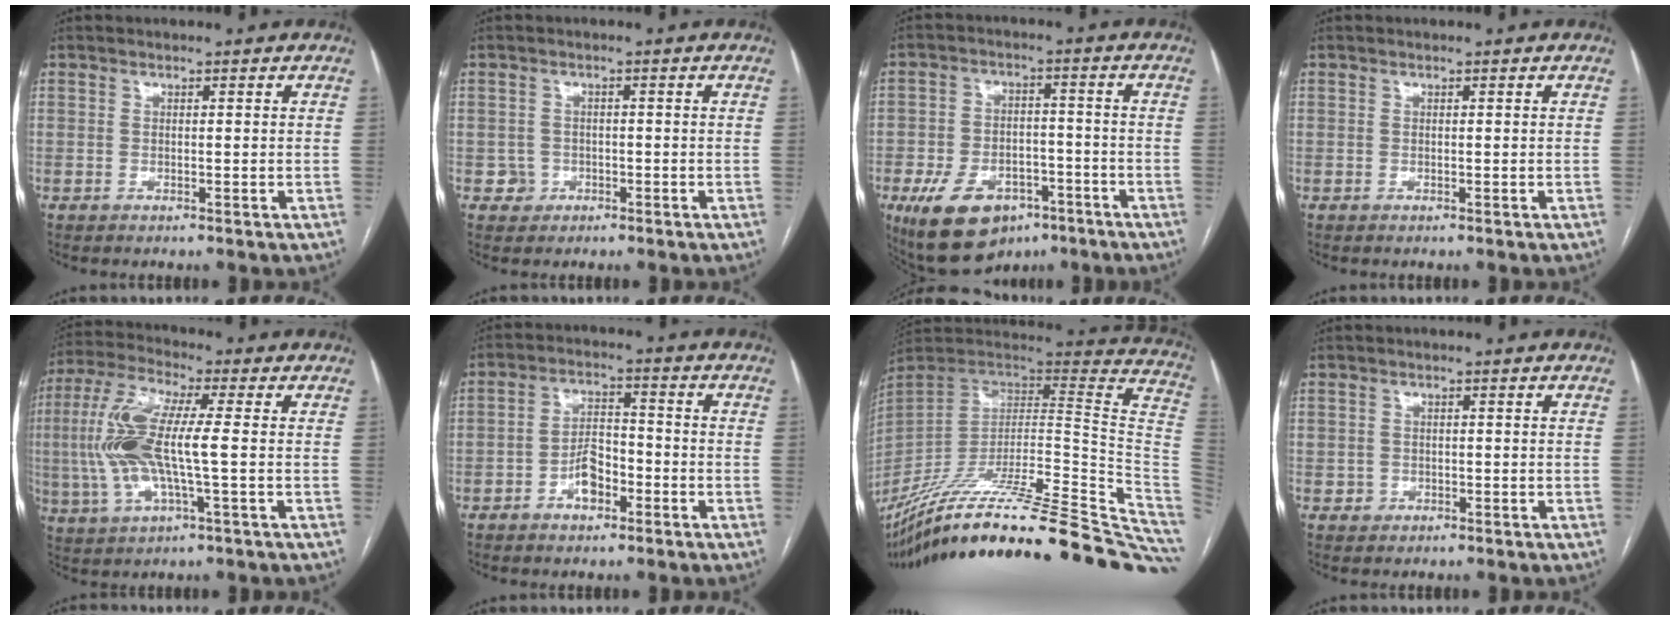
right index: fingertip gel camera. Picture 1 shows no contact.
{"total": 2.1, "force": [-0.9, 1.8, -0.1], "torque": [0.011, 0.011, -0.015]}
{"total": 13.4, "force": [-8.0, 7.5, 7.7], "torque": [-0.138, 0.006, -0.124]}
{"total": 0.0}
{"total": 12.7, "force": [-0.6, 2.3, 12.5], "torque": [-0.281, 0.010, -0.013]}
{"total": 5.6, "force": [-2.8, 2.9, 3.9], "torque": [-0.075, 0.016, -0.050]}
{"total": 44.4, "force": [-34.6, 3.6, 27.6], "torque": [-0.321, -0.062, -0.494]}
{"total": 1.1, "force": [-0.5, 1.0, 0.0], "torque": [0.002, 0.005, -0.007]}